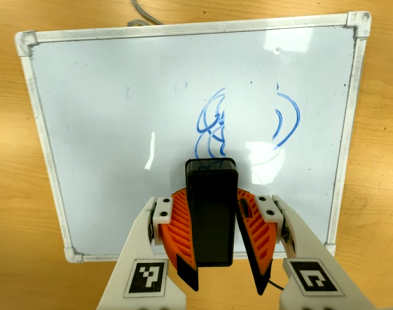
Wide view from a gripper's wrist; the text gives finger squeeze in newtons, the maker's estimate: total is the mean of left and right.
{"total": 9.5, "left": 9.1, "right": 9.9}